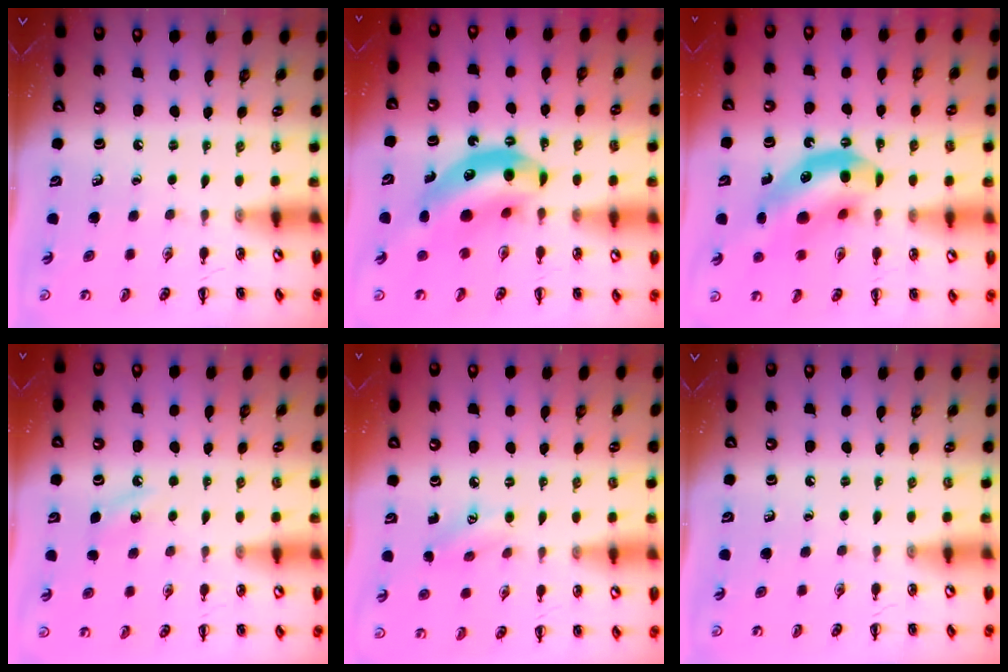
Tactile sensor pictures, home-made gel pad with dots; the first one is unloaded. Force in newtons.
{"total": 11.9, "press": 11.5, "slide": 3.2}
{"total": 12.9, "press": 12.5, "slide": 3.3}
{"total": 3.5, "press": 3.4, "slide": 1.1}
{"total": 6.2, "press": 5.9, "slide": 1.6}
{"total": 0.0}